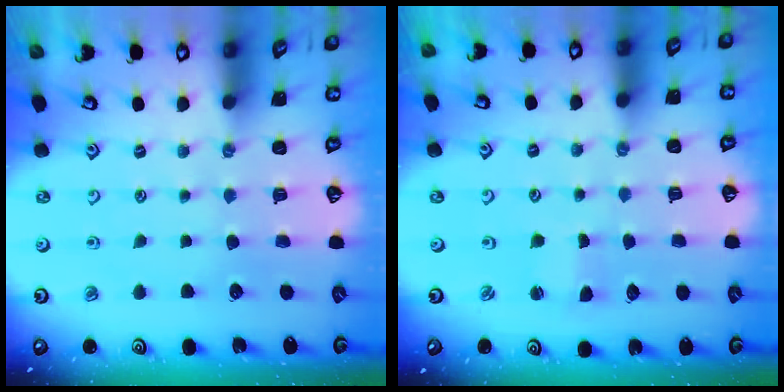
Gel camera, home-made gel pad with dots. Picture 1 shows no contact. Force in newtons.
{"total": 1.3, "press": 1.3, "slide": 0.0}